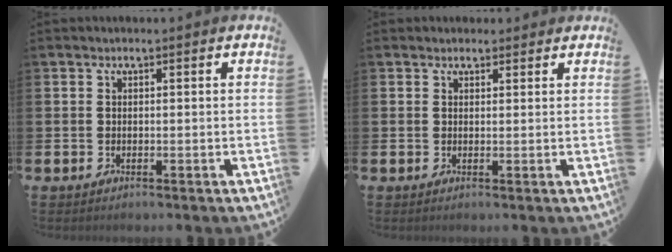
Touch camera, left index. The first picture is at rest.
{"total": 1.7, "force": [1.4, 0.9, 0.0], "torque": [0.004, 0.004, 0.026]}